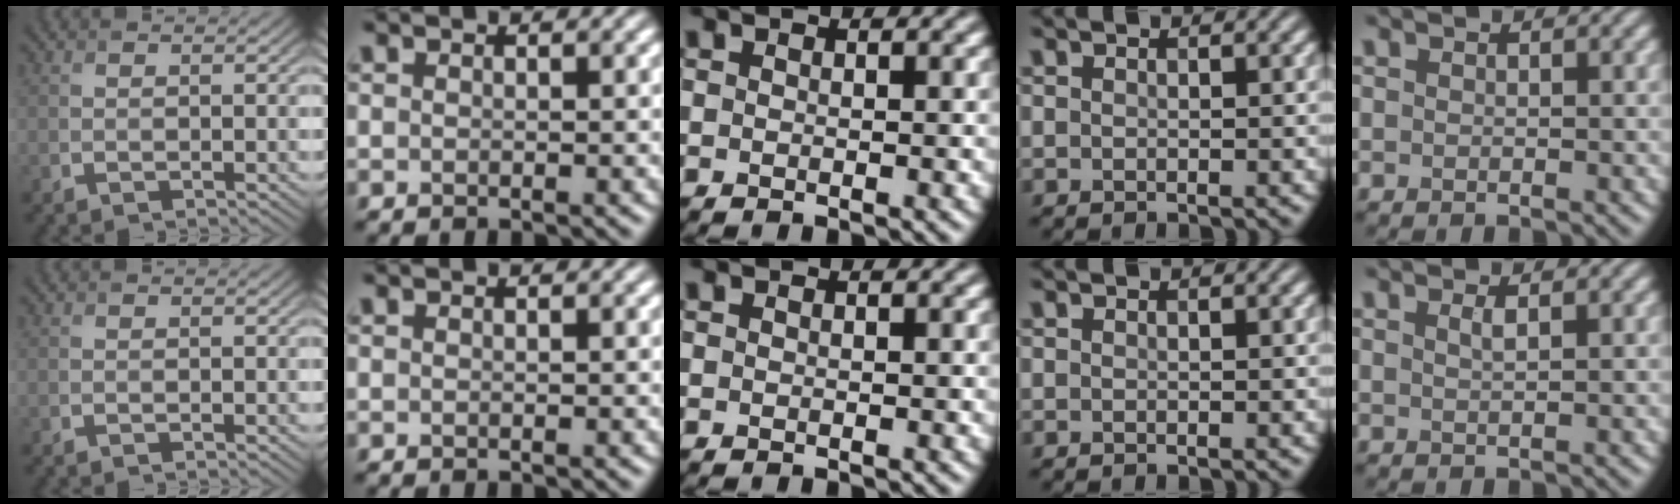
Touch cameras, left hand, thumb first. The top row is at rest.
{"little": {"total": 1.0, "force": [0.5, 0.3, 0.9], "torque": [-0.012, 0.002, 0.006]}}